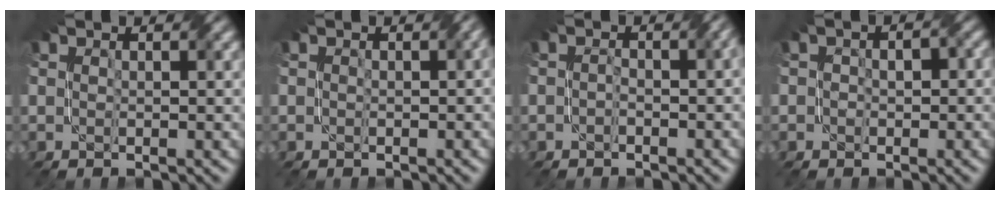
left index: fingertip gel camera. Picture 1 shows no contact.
{"total": 1.8, "force": [-0.5, 0.9, 1.4], "torque": [-0.022, -0.004, -0.008]}
{"total": 3.2, "force": [-1.4, 1.6, 2.4], "torque": [-0.022, -0.001, -0.018]}
{"total": 2.4, "force": [-0.6, 1.8, 1.5], "torque": [-0.009, 0.006, -0.004]}